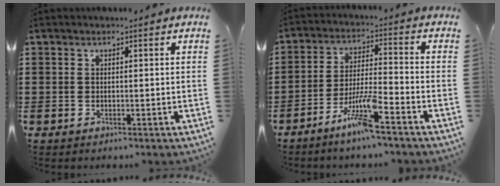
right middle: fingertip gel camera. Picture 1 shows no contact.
{"total": 7.7, "force": [-5.4, 0.4, 5.5], "torque": [-0.121, -0.011, -0.106]}